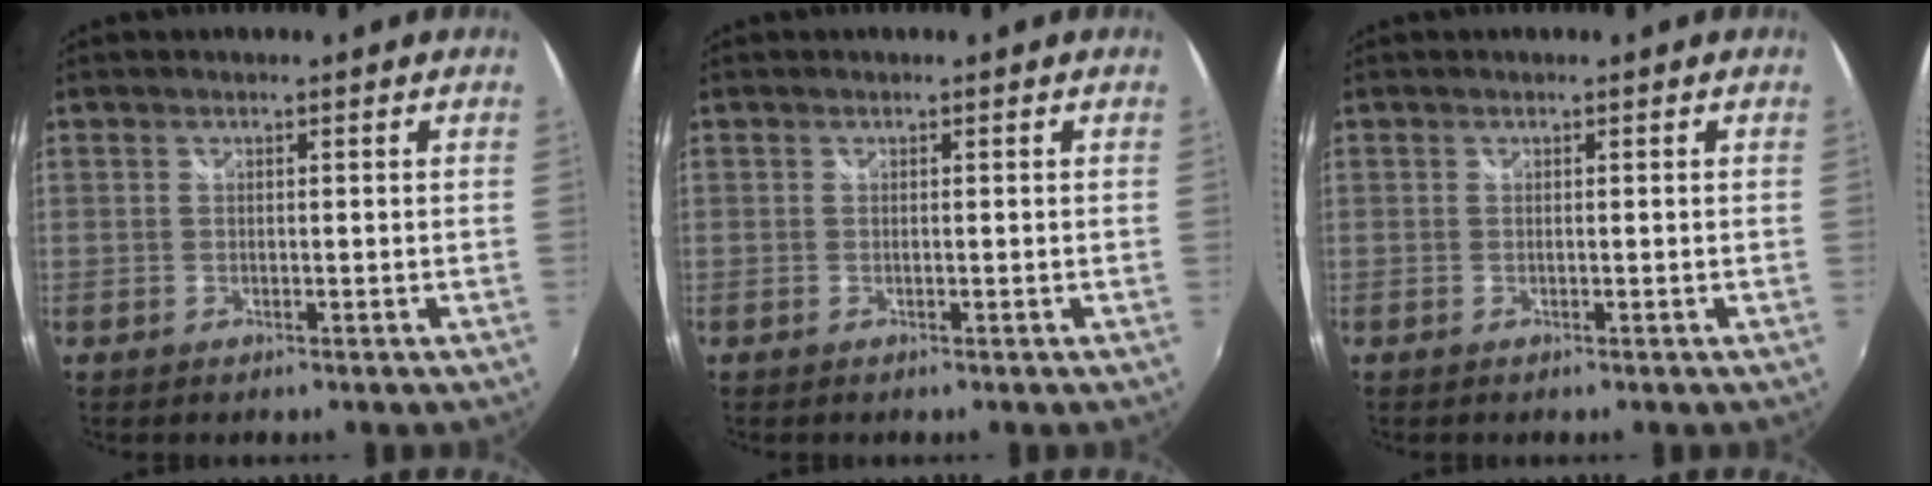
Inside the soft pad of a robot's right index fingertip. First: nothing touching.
{"total": 0.0}
{"total": 0.0}